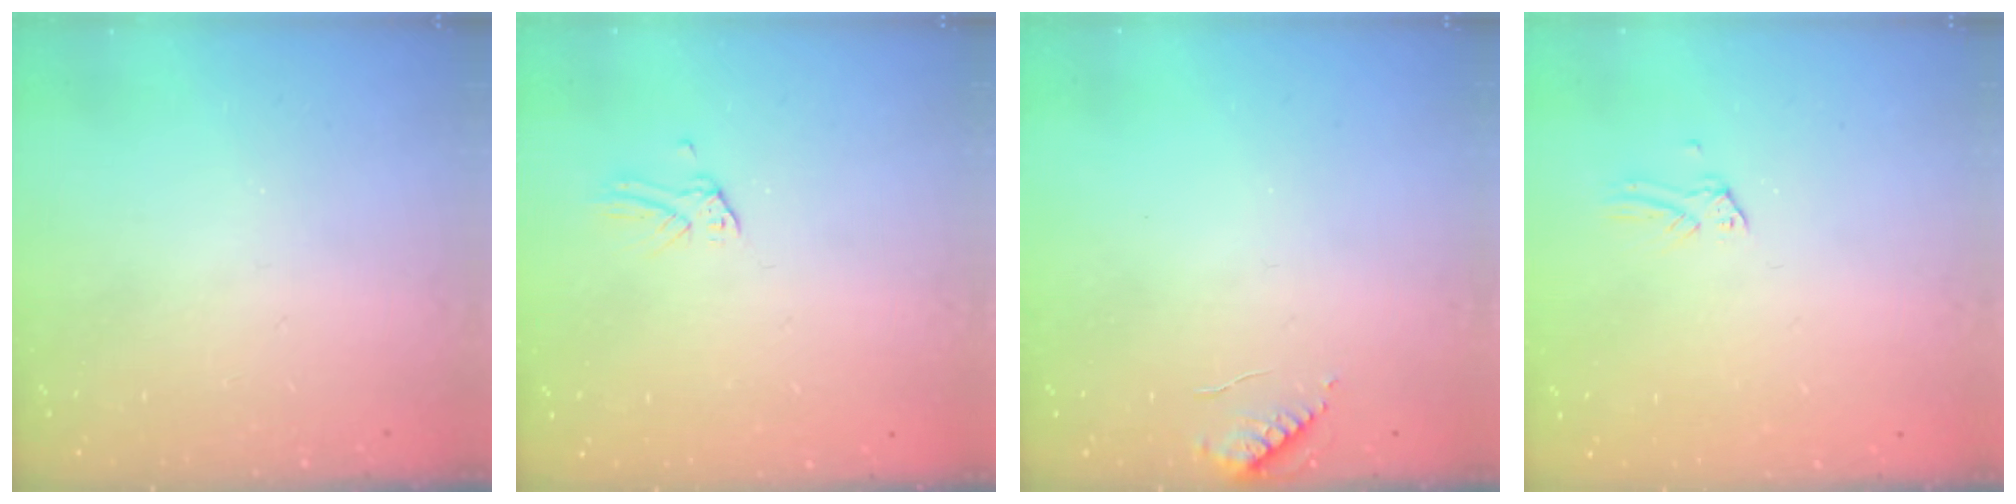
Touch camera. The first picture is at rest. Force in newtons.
{"total": 0.0}
{"total": 6.6, "press": 6.6, "slide": 0.6}
{"total": 0.0}